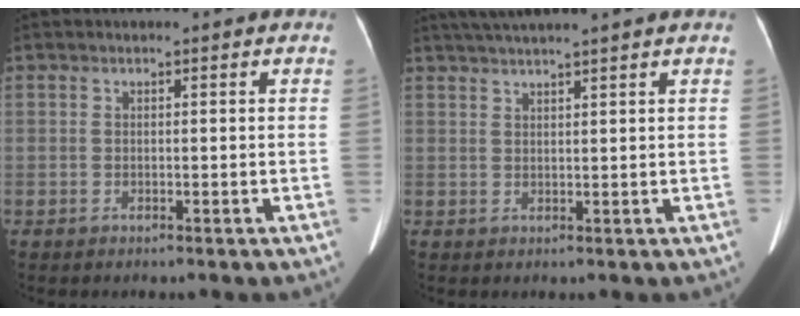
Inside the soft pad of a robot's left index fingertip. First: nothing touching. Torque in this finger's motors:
{"motor_torque": [0.45, -0.76, 0.05, 0.11]}